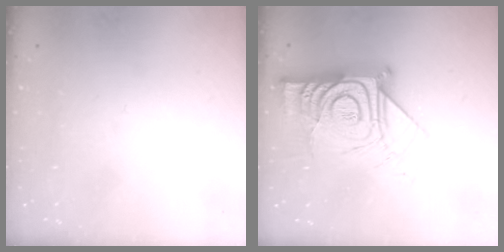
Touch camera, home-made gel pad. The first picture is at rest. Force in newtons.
{"total": 17.1, "press": 17.0, "slide": 1.5}